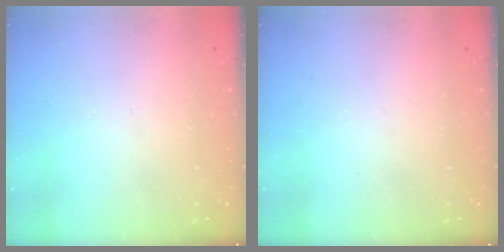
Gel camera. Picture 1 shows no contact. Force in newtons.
{"total": 0.0}